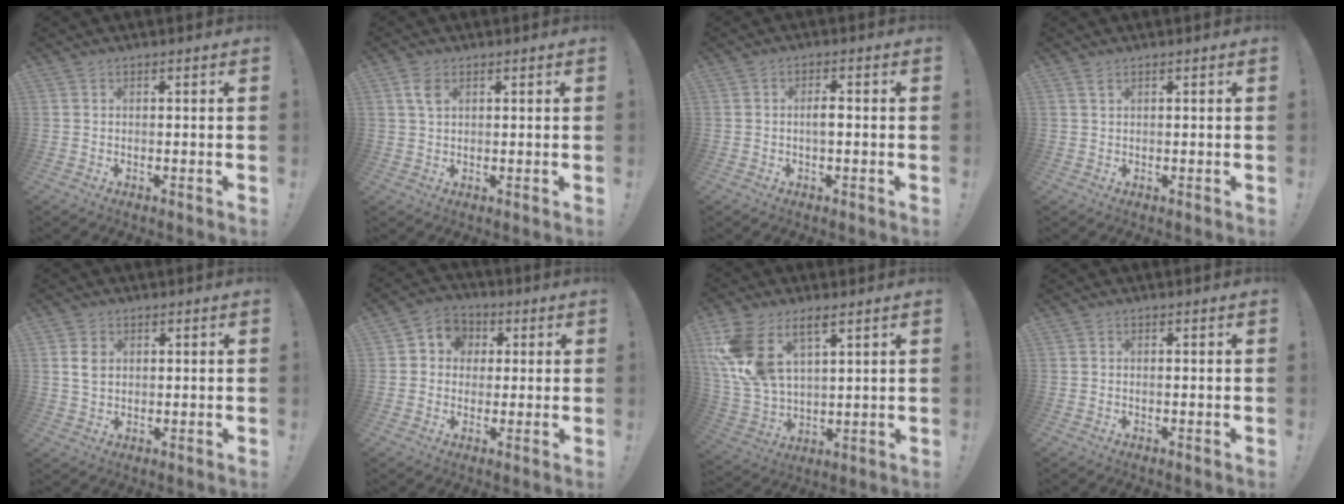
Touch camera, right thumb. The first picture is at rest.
{"total": 3.9, "force": [1.7, 2.1, 2.8], "torque": [-0.046, -0.001, 0.029]}
{"total": 2.8, "force": [-0.5, 0.9, 2.6], "torque": [-0.038, 0.004, -0.012]}
{"total": 1.2, "force": [0.7, 0.4, 0.9], "torque": [-0.023, 0.002, 0.013]}
{"total": 4.3, "force": [1.0, 3.4, 2.4], "torque": [-0.033, 0.001, 0.020]}
{"total": 6.6, "force": [0.2, 6.3, 1.9], "torque": [-0.024, 0.005, 0.008]}
{"total": 14.0, "force": [7.5, 7.9, 8.8], "torque": [-0.195, -0.035, 0.145]}
{"total": 0.0}